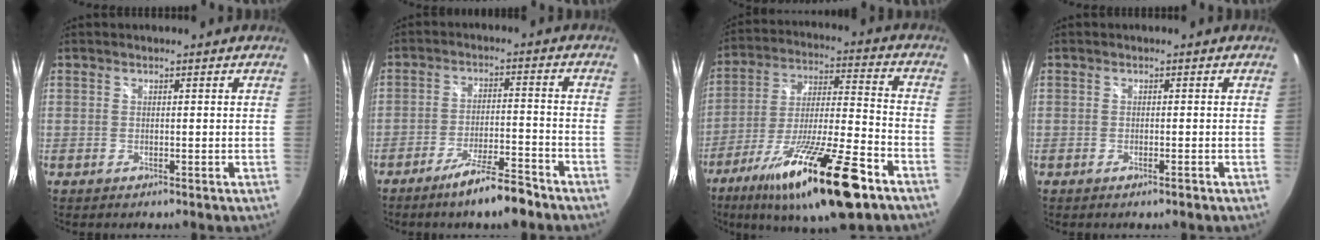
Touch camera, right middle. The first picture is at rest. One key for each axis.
{"total": 8.3, "fx": -6.5, "fy": 0.7, "fz": 5.1, "tx": -0.101, "ty": -0.001, "tz": -0.104}
{"total": 22.1, "fx": -13.6, "fy": 3.4, "fz": 17.2, "tx": -0.310, "ty": -0.035, "tz": -0.231}
{"total": 0.7, "fx": -0.5, "fy": 0.0, "fz": 0.6, "tx": -0.009, "ty": 0.001, "tz": -0.010}